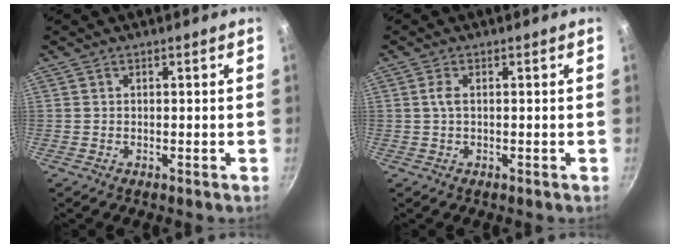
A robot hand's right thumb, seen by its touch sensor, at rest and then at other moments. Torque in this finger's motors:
{"motor_torque": [0.57, 0.66, 0.32, -0.12, 0.05]}